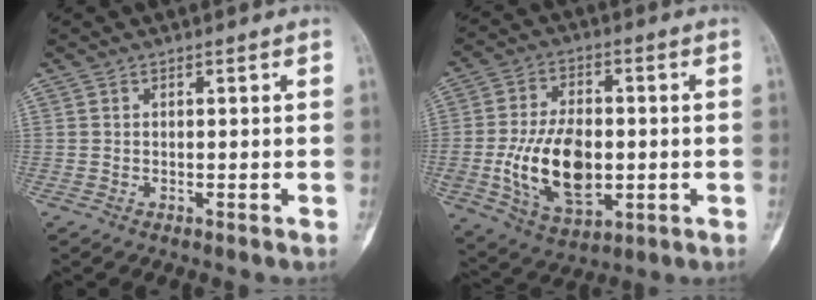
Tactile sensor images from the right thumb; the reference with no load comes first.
{"total": 16.0, "force": [-1.8, 9.5, 12.8], "torque": [-0.215, 0.000, -0.017]}